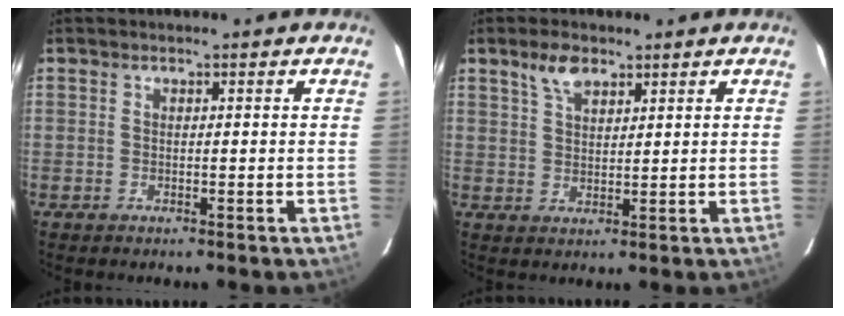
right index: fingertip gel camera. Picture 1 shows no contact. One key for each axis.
{"total": 4.2, "fx": 3.1, "fy": 1.7, "fz": 2.2, "tx": -0.039, "ty": 0.007, "tz": 0.058}